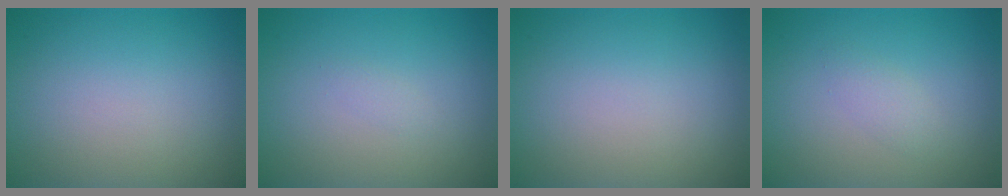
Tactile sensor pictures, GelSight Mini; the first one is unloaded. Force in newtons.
{"total": 0.6, "press": 0.6, "slide": 0.0}
{"total": 0.0}
{"total": 1.3, "press": 1.3, "slide": 0.0}